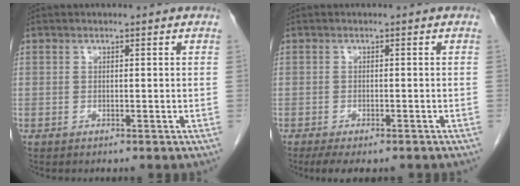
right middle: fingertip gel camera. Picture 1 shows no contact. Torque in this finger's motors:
{"motor_torque": [0.72, -0.57, -0.02, 0.03]}